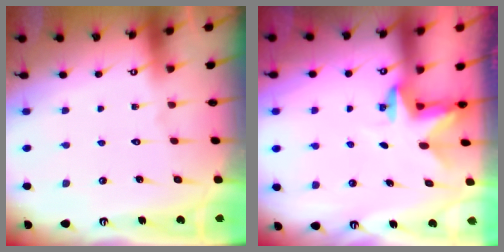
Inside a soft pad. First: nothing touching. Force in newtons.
{"total": 2.4, "press": 2.3, "slide": 0.4}